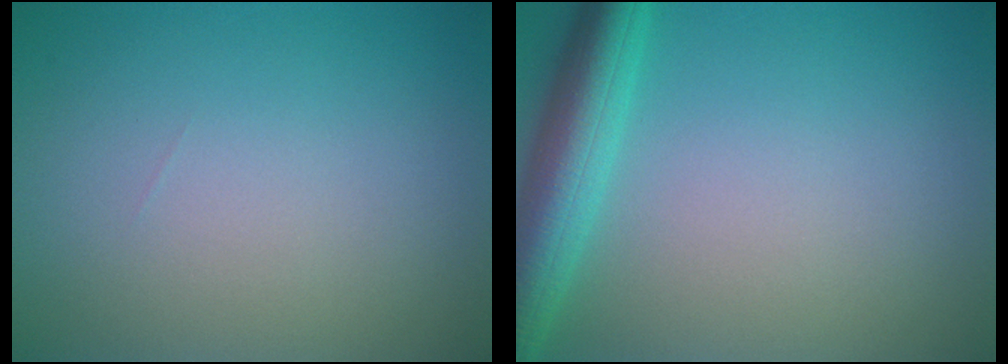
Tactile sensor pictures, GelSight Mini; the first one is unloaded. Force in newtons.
{"total": 5.6, "press": 5.6, "slide": 0.3}